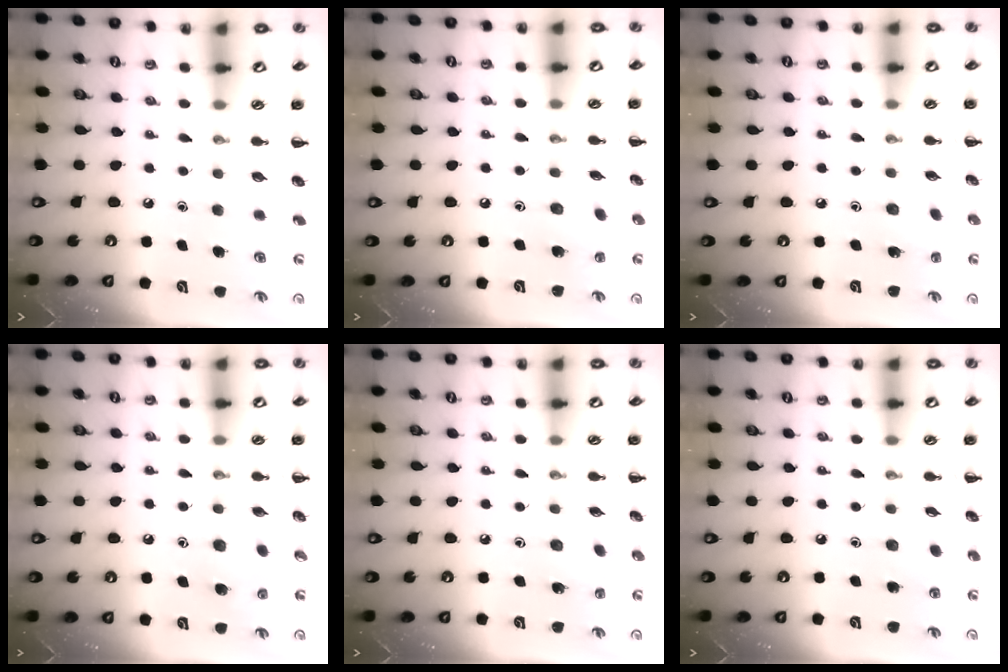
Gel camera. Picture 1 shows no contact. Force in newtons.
{"total": 4.0, "press": 3.9, "slide": 0.3}
{"total": 2.9, "press": 2.8, "slide": 0.9}
{"total": 5.4, "press": 5.2, "slide": 1.4}
{"total": 2.9, "press": 2.8, "slide": 0.9}
{"total": 1.8, "press": 1.7, "slide": 0.6}